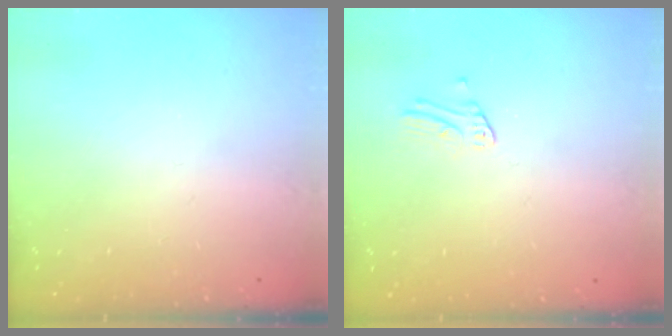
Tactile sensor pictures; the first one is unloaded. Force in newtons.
{"total": 2.4, "press": 2.4, "slide": 0.1}